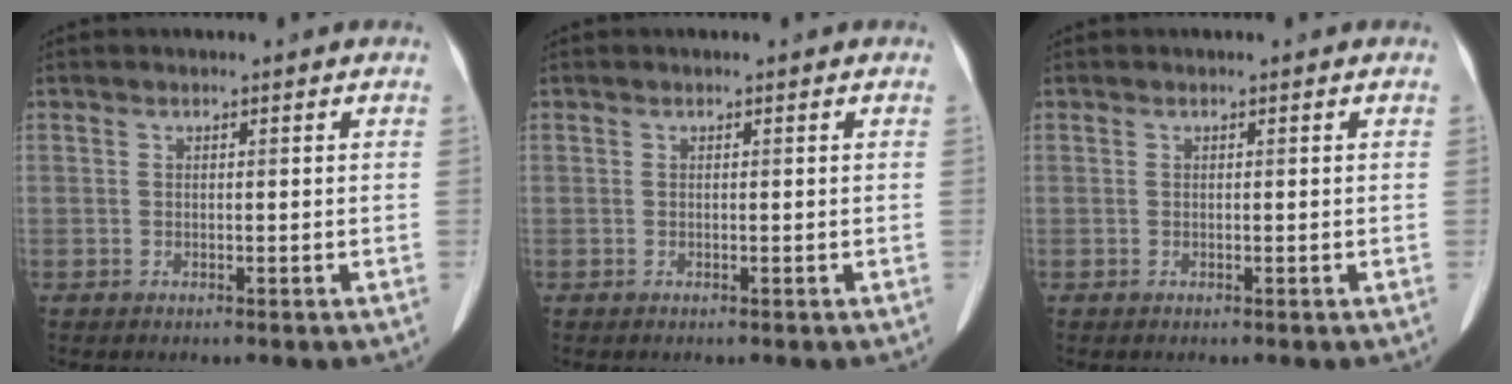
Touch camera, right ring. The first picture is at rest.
{"total": 0.0}
{"total": 0.0}